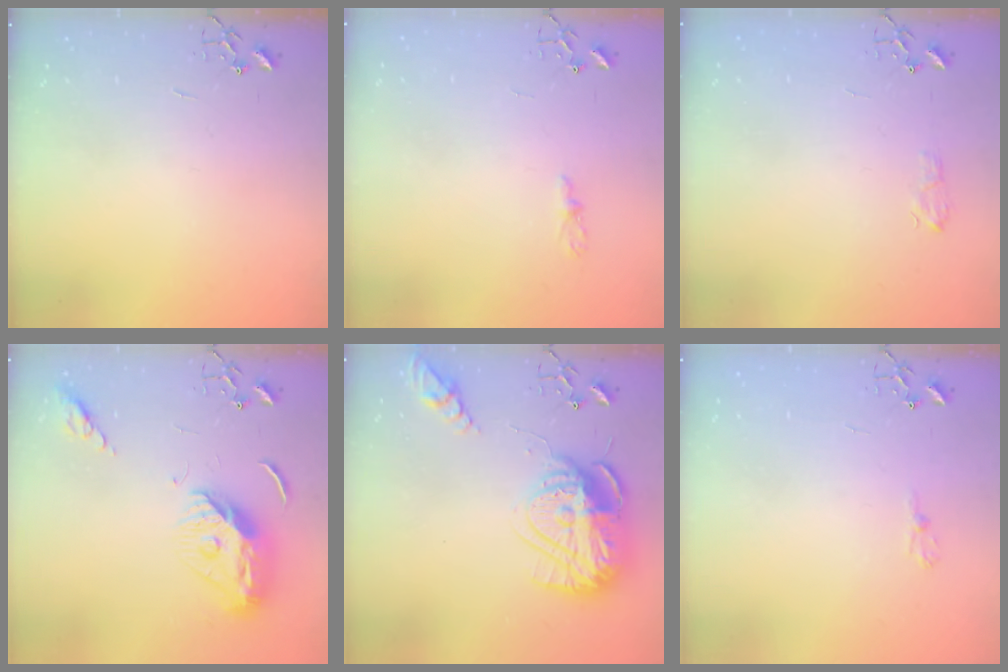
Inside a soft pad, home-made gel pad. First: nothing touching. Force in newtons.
{"total": 4.4, "press": 4.3, "slide": 0.5}
{"total": 5.5, "press": 5.5, "slide": 0.8}
{"total": 13.1, "press": 13.0, "slide": 1.3}
{"total": 18.9, "press": 18.9, "slide": 1.6}
{"total": 4.8, "press": 4.8, "slide": 0.5}